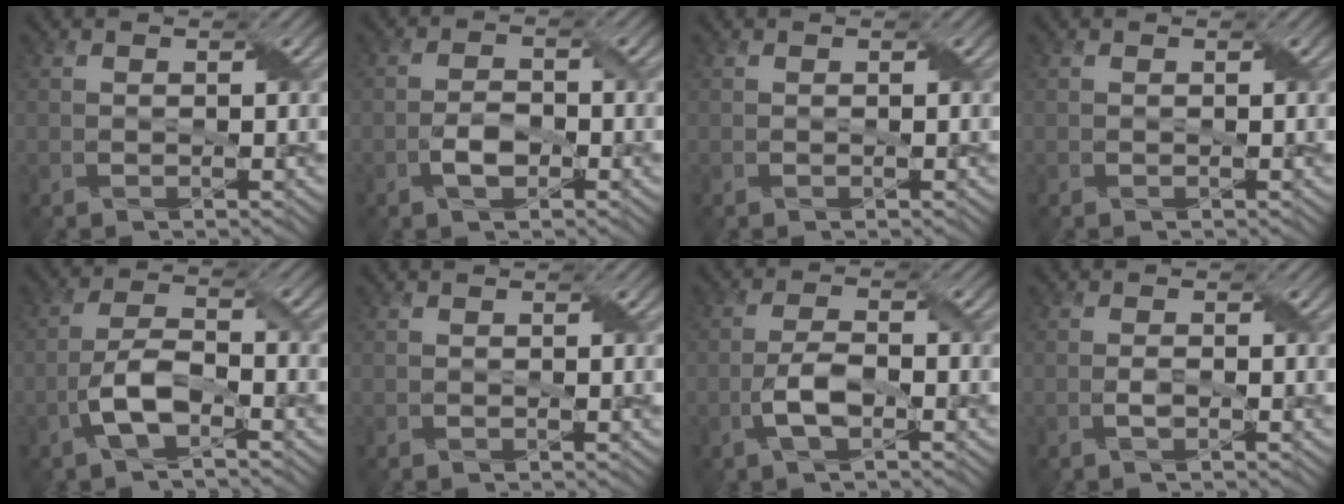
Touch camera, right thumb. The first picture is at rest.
{"total": 3.2, "force": [-1.5, 1.6, 2.3], "torque": [-0.047, 0.003, -0.031]}
{"total": 0.0}
{"total": 0.0}
{"total": 5.6, "force": [-2.7, 2.0, 4.5], "torque": [-0.097, 0.009, -0.059]}
{"total": 0.0}
{"total": 4.2, "force": [-1.8, 1.5, 3.5], "torque": [-0.079, 0.004, -0.039]}
{"total": 1.0, "force": [-0.4, 0.2, 0.9], "torque": [-0.021, 0.002, -0.008]}